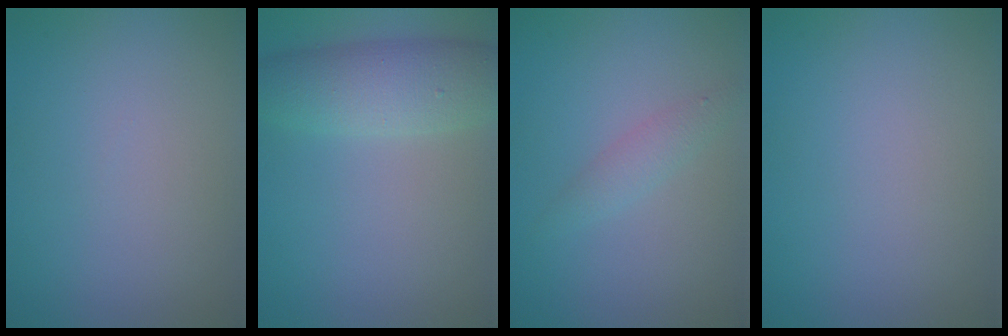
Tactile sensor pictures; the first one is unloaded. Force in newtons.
{"total": 5.2, "press": 5.2, "slide": 0.1}
{"total": 1.6, "press": 1.6, "slide": 0.1}
{"total": 0.0}